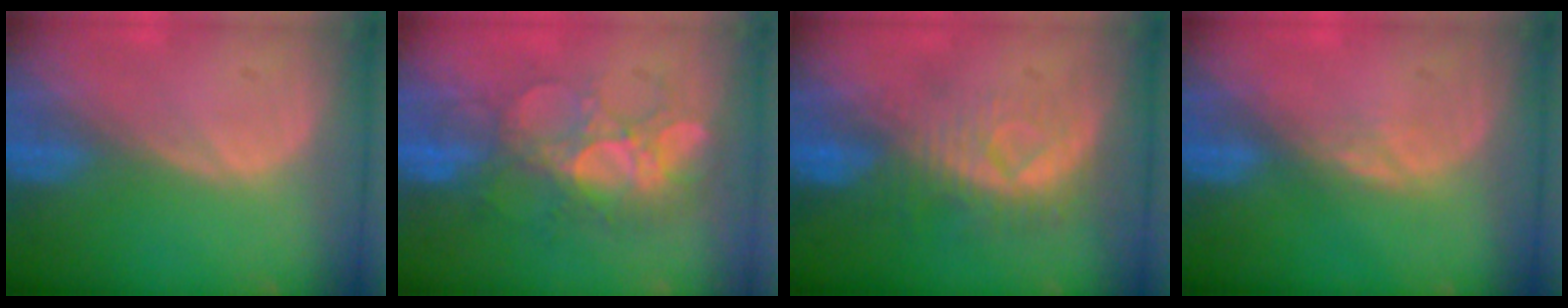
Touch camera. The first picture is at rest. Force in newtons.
{"total": 8.3, "press": 8.1, "slide": 1.8}
{"total": 8.3, "press": 7.4, "slide": 3.7}
{"total": 1.4, "press": 1.4, "slide": 0.3}